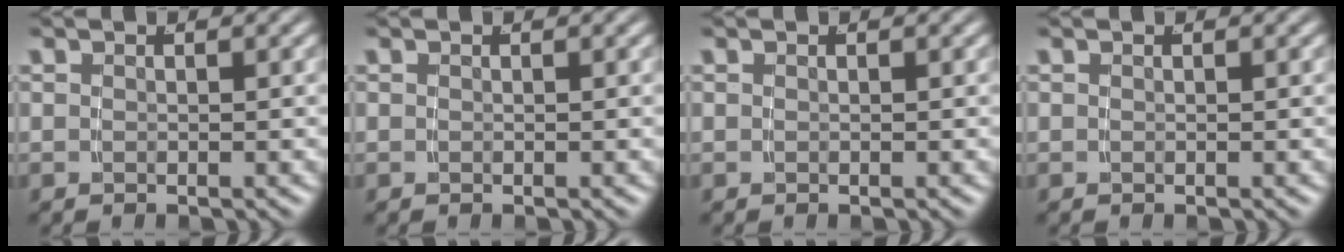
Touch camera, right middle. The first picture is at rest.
{"total": 0.0}
{"total": 0.0}
{"total": 0.0}